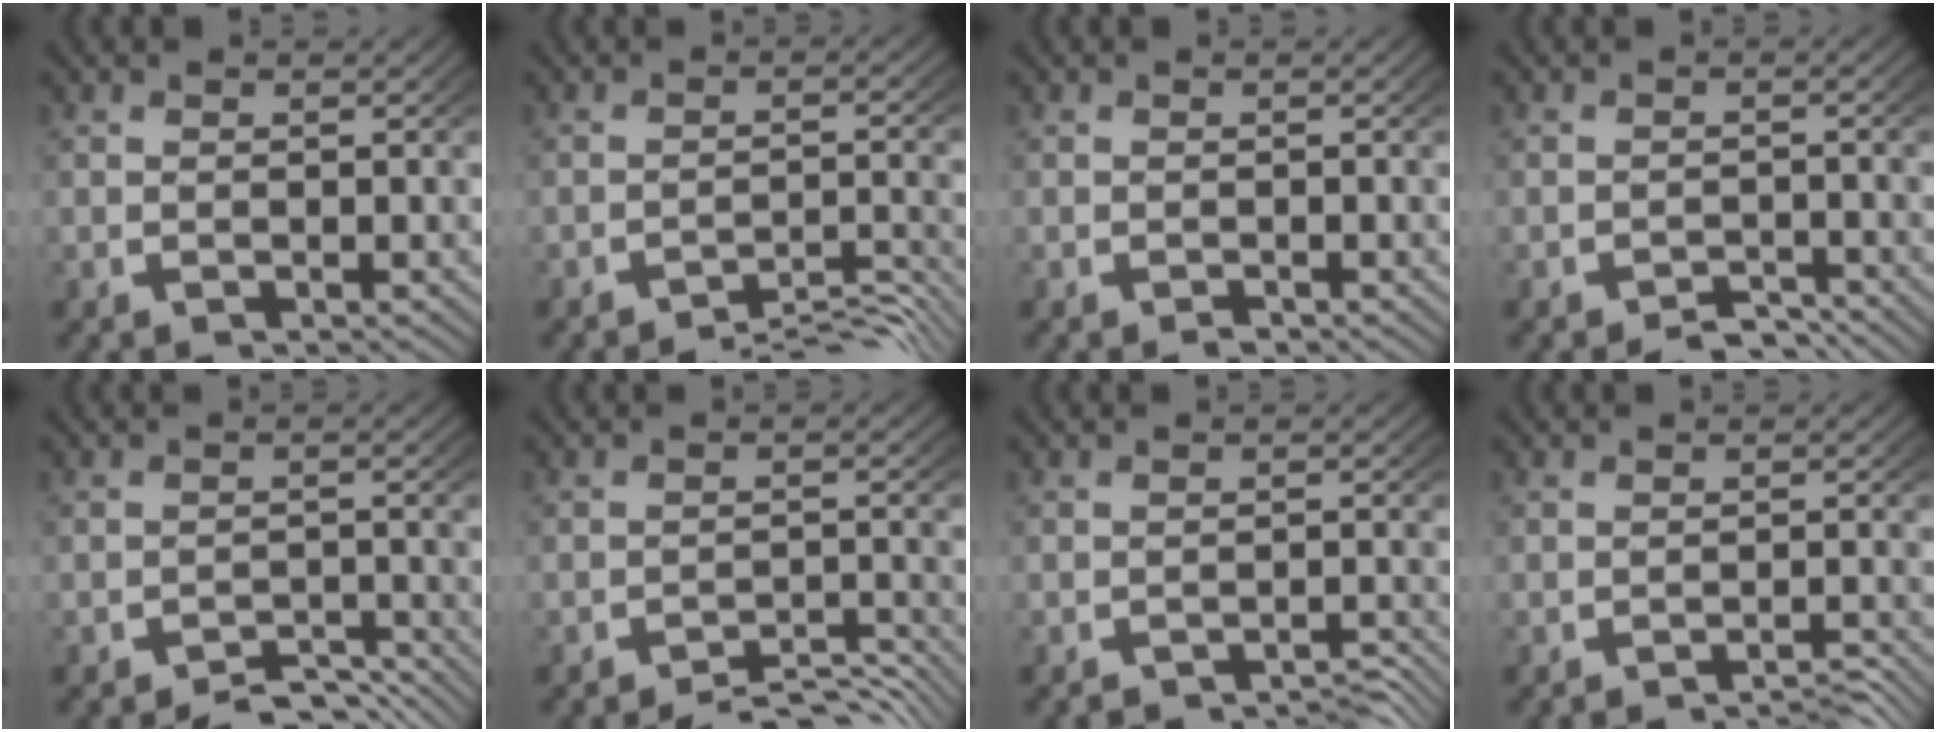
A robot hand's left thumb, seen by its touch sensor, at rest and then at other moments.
{"total": 5.3, "force": [-4.3, 1.5, 2.7], "torque": [-0.029, -0.009, -0.067]}
{"total": 0.5, "force": [-0.5, 0.2, 0.2], "torque": [0.001, -0.001, -0.011]}
{"total": 2.6, "force": [-2.4, 0.7, 0.9], "torque": [-0.008, -0.006, -0.042]}
{"total": 4.2, "force": [-3.7, 1.3, 1.6], "torque": [-0.013, -0.008, -0.061]}
{"total": 5.5, "force": [-4.7, 1.7, 2.4], "torque": [-0.023, -0.008, -0.073]}
{"total": 3.2, "force": [-2.9, 0.8, 1.1], "torque": [-0.006, -0.008, -0.045]}
{"total": 2.9, "force": [-2.6, 0.5, 1.1], "torque": [-0.010, -0.005, -0.041]}